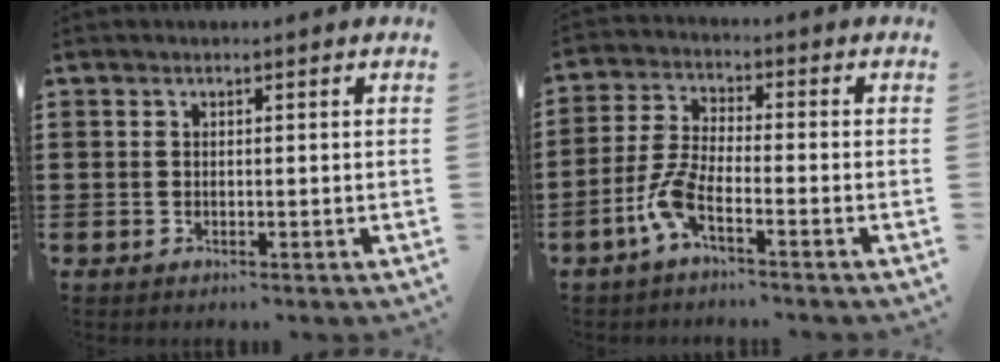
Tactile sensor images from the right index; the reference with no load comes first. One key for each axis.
{"total": 6.0, "fx": -3.5, "fy": 1.2, "fz": 4.7, "tx": -0.130, "ty": -0.018, "tz": -0.072}